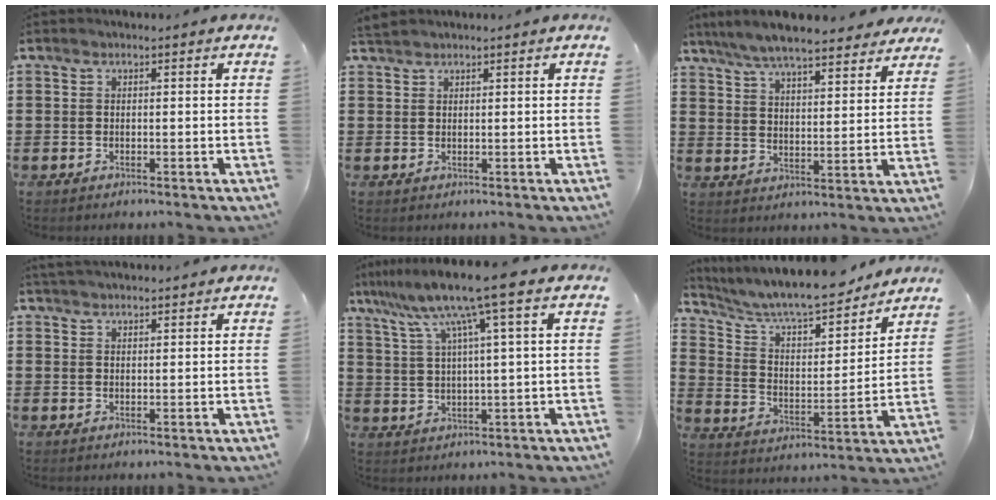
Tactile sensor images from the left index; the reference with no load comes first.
{"total": 1.3, "force": [1.3, 0.2, 0.4], "torque": [-0.010, 0.001, 0.025]}
{"total": 7.1, "force": [6.6, 0.5, 2.8], "torque": [-0.079, -0.029, 0.116]}
{"total": 2.2, "force": [2.2, 0.1, 0.2], "torque": [-0.010, -0.002, 0.043]}
{"total": 10.2, "force": [6.5, -0.6, 7.8], "torque": [-0.178, -0.020, 0.104]}
{"total": 9.4, "force": [8.6, 1.2, 3.4], "torque": [-0.095, -0.061, 0.145]}